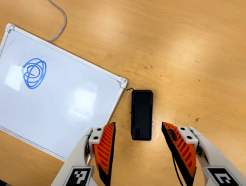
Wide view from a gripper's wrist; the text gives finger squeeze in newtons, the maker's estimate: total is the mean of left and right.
{"total": 0.0}